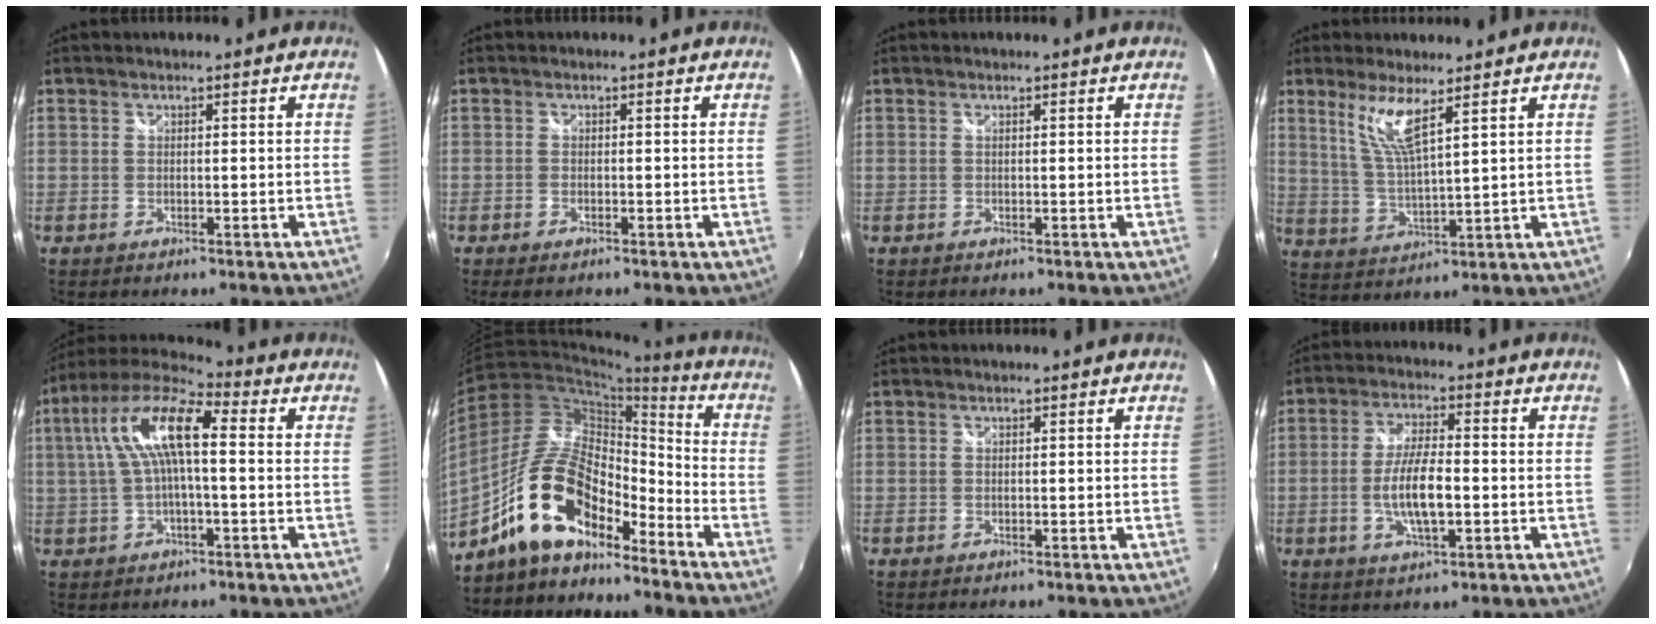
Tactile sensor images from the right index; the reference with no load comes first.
{"total": 1.9, "force": [-1.3, 0.8, 1.0], "torque": [-0.024, -0.005, -0.024]}
{"total": 0.0}
{"total": 7.3, "force": [4.5, 0.5, 5.8], "torque": [-0.117, -0.011, 0.094]}
{"total": 12.9, "force": [1.8, 3.9, 12.2], "torque": [-0.235, 0.025, 0.026]}
{"total": 15.9, "force": [-11.2, 6.5, 9.4], "torque": [-0.186, 0.017, -0.215]}
{"total": 0.0}
{"total": 8.5, "force": [-1.8, 2.5, 7.9], "torque": [-0.155, -0.003, -0.032]}